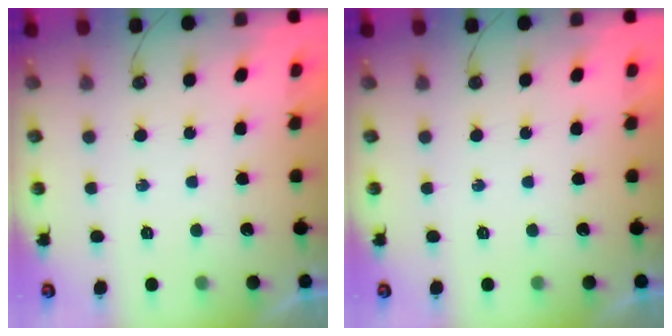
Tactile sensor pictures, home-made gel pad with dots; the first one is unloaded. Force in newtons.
{"total": 0.0}